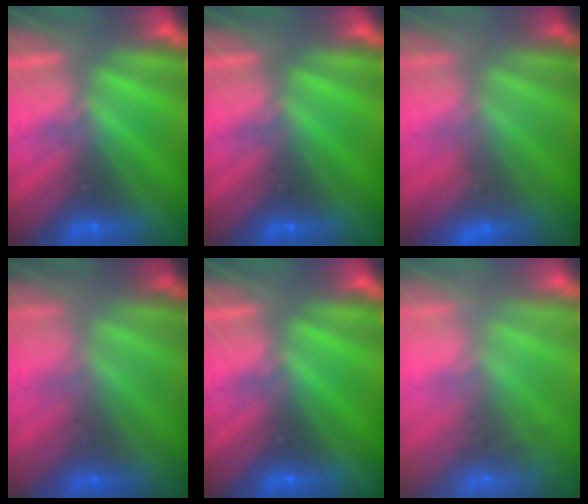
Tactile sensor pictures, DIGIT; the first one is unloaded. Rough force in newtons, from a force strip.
{"total": 0.0}
{"total": 2.7}
{"total": 1.6}
{"total": 0.0}
{"total": 9.4}